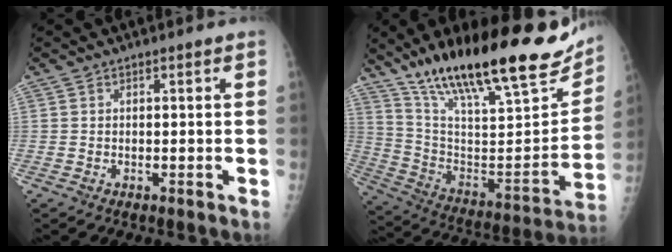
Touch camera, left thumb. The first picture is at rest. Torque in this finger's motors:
{"motor_torque": [1.16, 1.03, 1.48, -1.29, 0.14]}